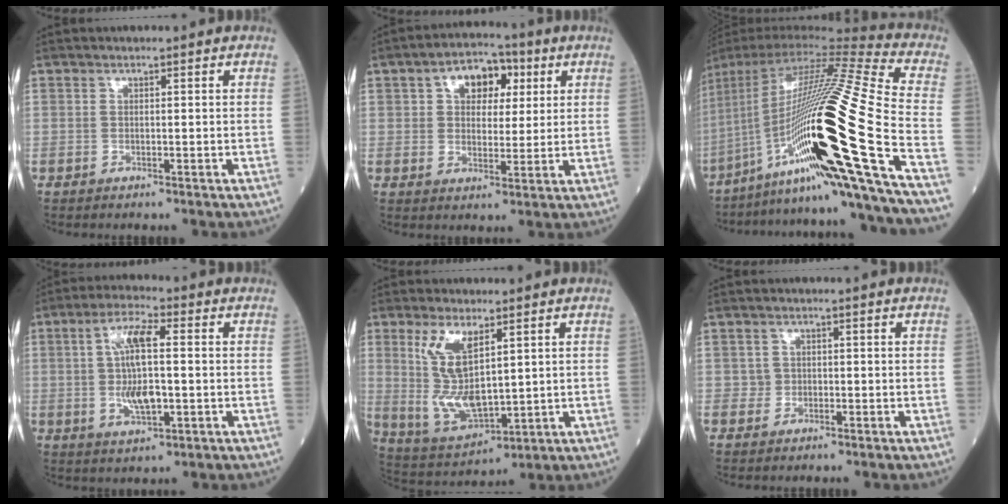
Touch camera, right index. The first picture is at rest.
{"total": 7.8, "force": [2.8, 4.9, 5.3], "torque": [-0.079, 0.027, 0.041]}
{"total": 30.6, "force": [-10.2, -0.9, 28.8], "torque": [-0.480, -0.027, -0.185]}
{"total": 8.9, "force": [0.3, 2.2, 8.7], "torque": [-0.169, 0.006, 0.004]}
{"total": 10.1, "force": [3.1, 3.4, 9.0], "torque": [-0.187, -0.009, 0.073]}
{"total": 1.3, "force": [-0.4, 1.2, 0.0], "torque": [0.008, 0.007, -0.009]}